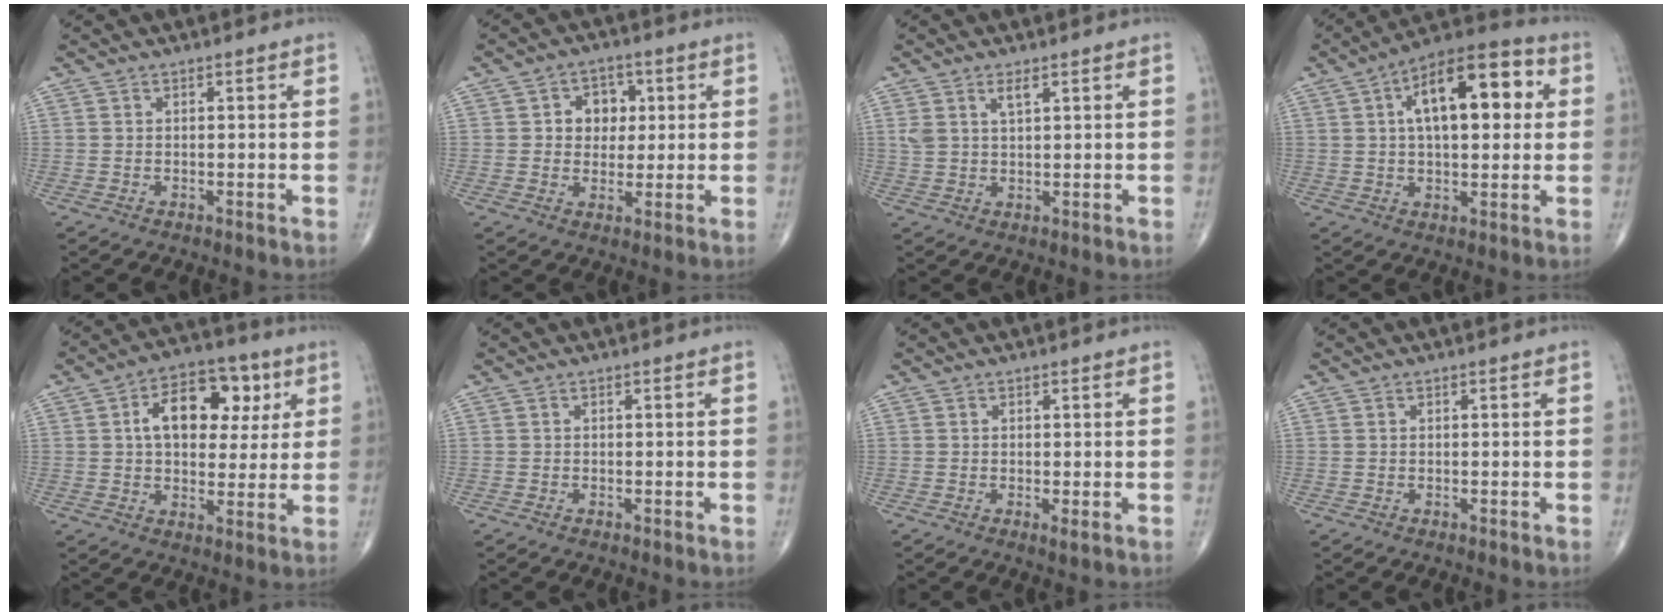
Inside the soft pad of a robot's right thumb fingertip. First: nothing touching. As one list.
[{"total": 6.6, "force": [1.4, 5.3, 3.6], "torque": [-0.011, 0.002, 0.017]}, {"total": 3.4, "force": [1.9, 1.3, 2.6], "torque": [-0.051, -0.002, 0.041]}, {"total": 17.5, "force": [4.1, 8.2, 14.9], "torque": [-0.200, 0.022, 0.055]}, {"total": 14.8, "force": [4.1, 9.2, 10.9], "torque": [-0.128, 0.009, 0.059]}, {"total": 0.0}, {"total": 0.9, "force": [0.0, 0.1, 0.9], "torque": [-0.016, -0.005, -0.002]}, {"total": 0.0}]